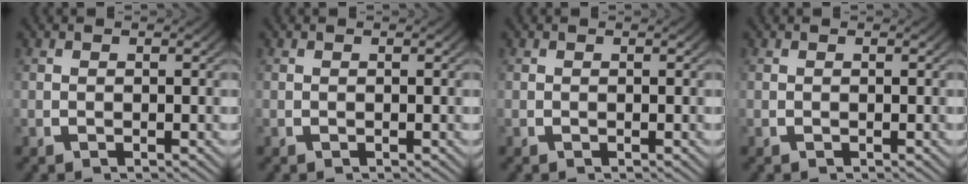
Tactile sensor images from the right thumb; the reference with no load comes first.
{"total": 0.0}
{"total": 0.0}
{"total": 0.0}